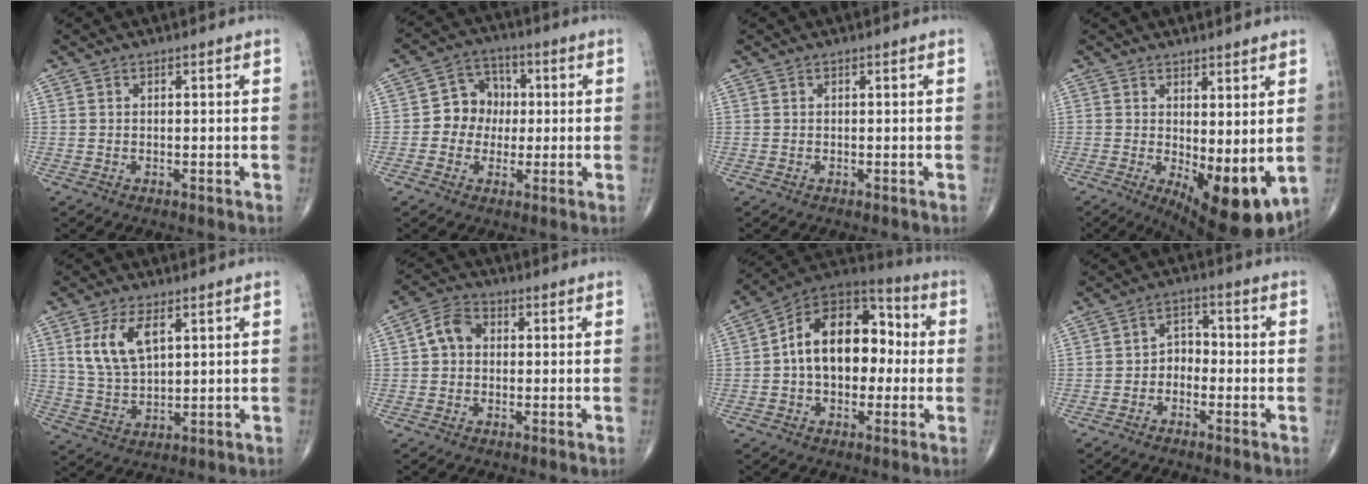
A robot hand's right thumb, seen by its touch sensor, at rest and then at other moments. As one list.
[{"total": 7.9, "force": [-0.1, 7.1, 3.6], "torque": [-0.019, 0.022, -0.015]}, {"total": 0.0}, {"total": 11.7, "force": [-0.9, 4.6, 10.7], "torque": [-0.149, -0.028, 0.002]}, {"total": 9.1, "force": [3.6, 4.7, 7.0], "torque": [-0.132, -0.012, 0.076]}, {"total": 5.7, "force": [0.4, 4.4, 3.5], "torque": [-0.055, 0.018, -0.001]}, {"total": 18.1, "force": [0.4, 11.8, 13.7], "torque": [-0.179, 0.046, -0.004]}, {"total": 4.1, "force": [-1.5, 3.1, 2.3], "torque": [-0.017, 0.027, -0.040]}]